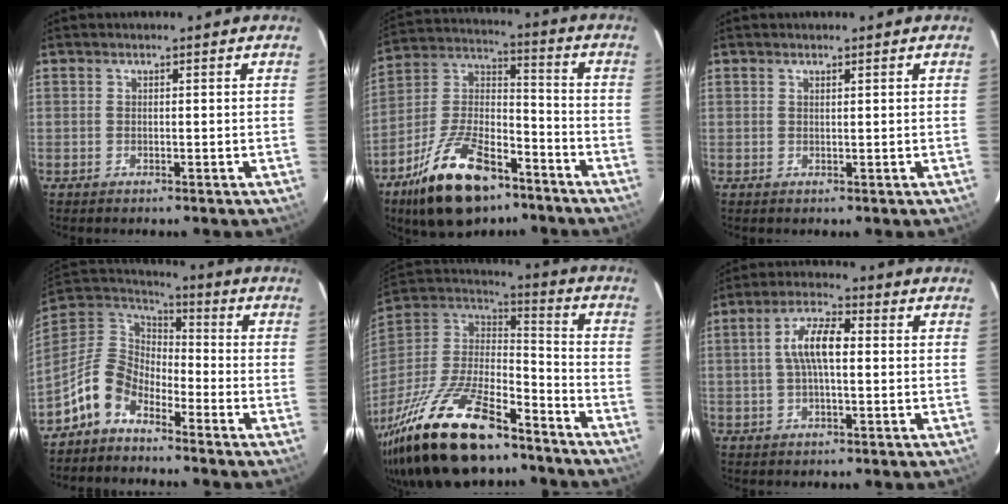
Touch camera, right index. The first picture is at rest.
{"total": 19.9, "force": [-12.2, 9.2, 12.6], "torque": [-0.250, 0.007, -0.209]}
{"total": 0.5, "force": [0.5, 0.0, 0.3], "torque": [-0.004, 0.000, 0.009]}
{"total": 10.5, "force": [-6.9, 6.2, 5.0], "torque": [-0.113, 0.026, -0.145]}
{"total": 30.6, "force": [-21.2, 11.5, 18.9], "torque": [-0.396, -0.028, -0.348]}
{"total": 7.4, "force": [0.5, 2.6, 6.9], "torque": [-0.133, 0.016, 0.009]}